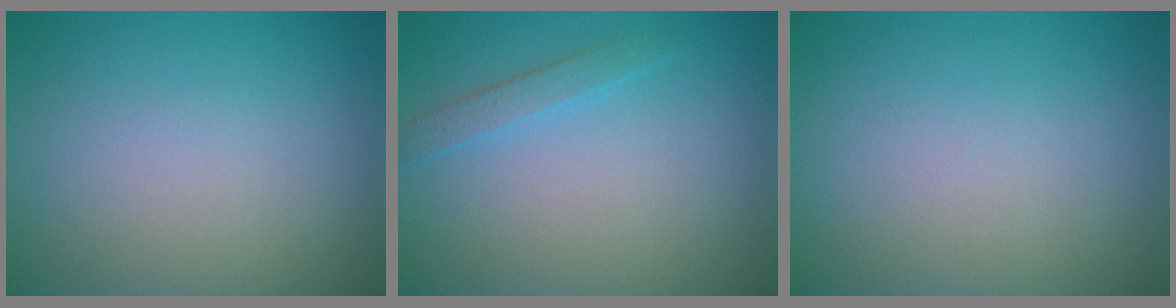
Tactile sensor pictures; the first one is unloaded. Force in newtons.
{"total": 1.3, "press": 1.3, "slide": 0.1}
{"total": 0.0}